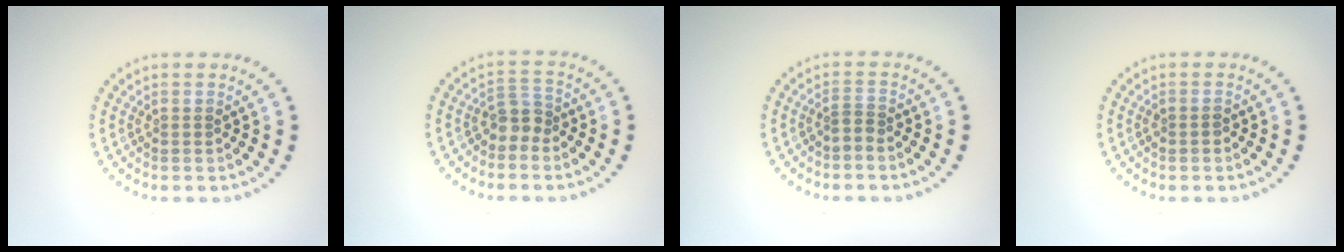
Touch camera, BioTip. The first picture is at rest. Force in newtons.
{"total": 2.1, "press": 1.6, "slide": 1.4}
{"total": 1.1, "press": 0.6, "slide": 0.9}
{"total": 0.8, "press": 0.8, "slide": 0.2}